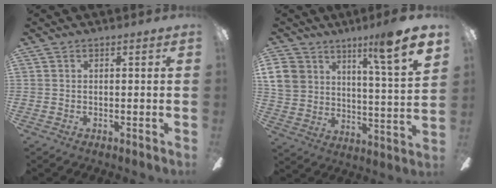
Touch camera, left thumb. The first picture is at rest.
{"total": 16.1, "force": [11.6, 4.9, 10.0], "torque": [-0.157, -0.079, 0.194]}